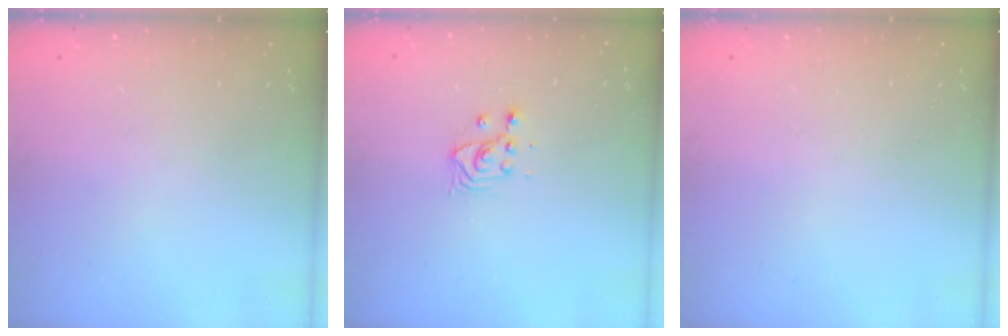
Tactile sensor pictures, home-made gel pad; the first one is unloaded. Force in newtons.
{"total": 3.7, "press": 3.7, "slide": 0.3}
{"total": 0.0}